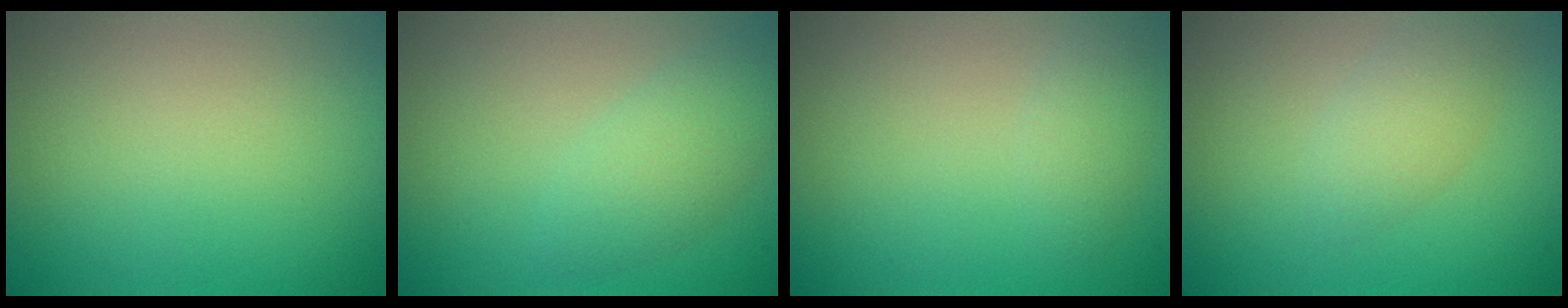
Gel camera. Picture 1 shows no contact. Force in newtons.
{"total": 2.8, "press": 2.8, "slide": 0.1}
{"total": 1.4, "press": 1.4, "slide": 0.1}
{"total": 2.1, "press": 2.1, "slide": 0.1}